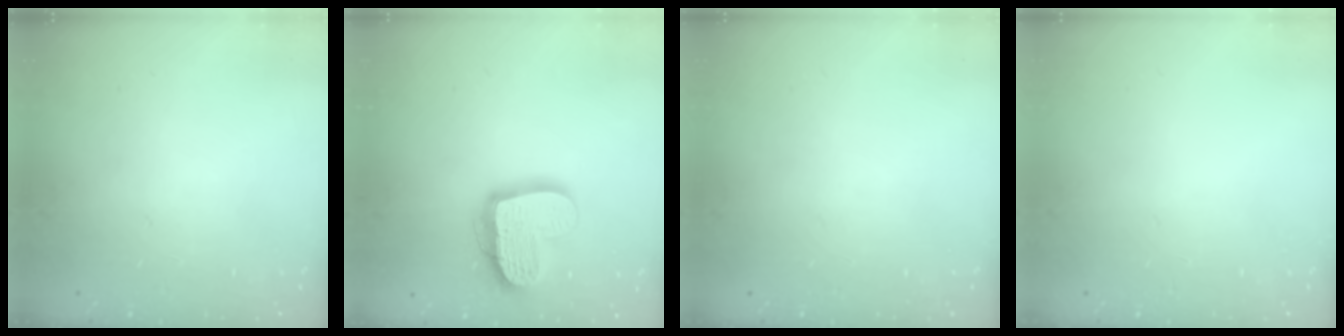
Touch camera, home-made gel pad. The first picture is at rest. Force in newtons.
{"total": 16.9, "press": 16.8, "slide": 1.6}
{"total": 0.0}
{"total": 0.0}